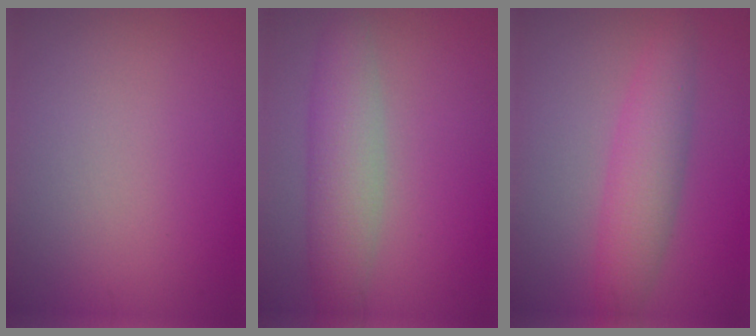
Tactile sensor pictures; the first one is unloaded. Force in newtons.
{"total": 4.3, "press": 4.3, "slide": 0.1}
{"total": 4.0, "press": 4.0, "slide": 0.1}